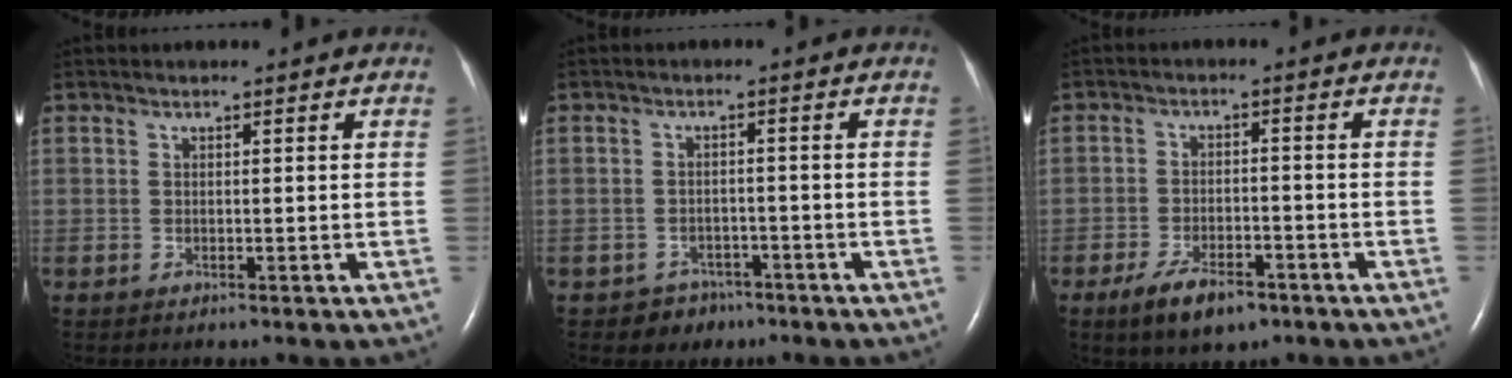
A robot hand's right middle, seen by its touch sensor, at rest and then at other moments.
{"total": 3.4, "force": [-2.3, 2.4, -0.1], "torque": [-0.004, 0.010, -0.030]}
{"total": 6.7, "force": [-4.4, 2.7, 4.3], "torque": [-0.081, -0.004, -0.070]}